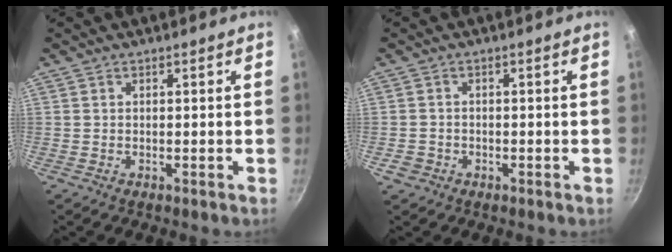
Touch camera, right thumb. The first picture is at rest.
{"total": 2.3, "force": [-1.0, 1.9, 0.8], "torque": [-0.013, 0.009, -0.015]}